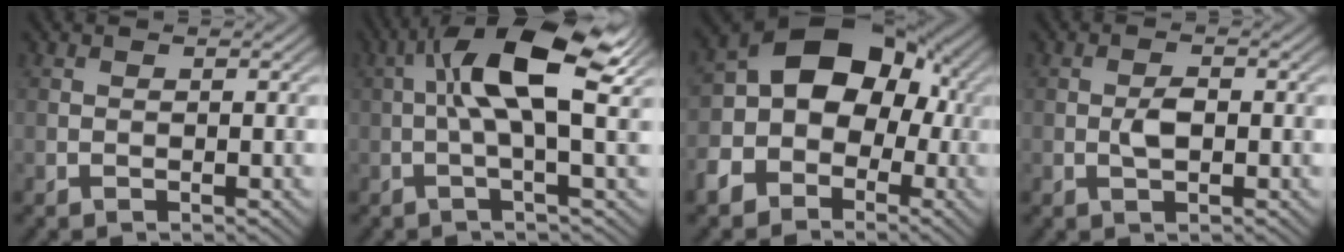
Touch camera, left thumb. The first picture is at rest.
{"total": 10.8, "force": [1.8, 2.8, 10.3], "torque": [-0.182, 0.021, 0.025]}
{"total": 12.7, "force": [-2.7, 9.4, 8.0], "torque": [-0.141, -0.010, -0.055]}
{"total": 2.2, "force": [-0.3, 1.0, 1.9], "torque": [-0.036, 0.004, -0.007]}